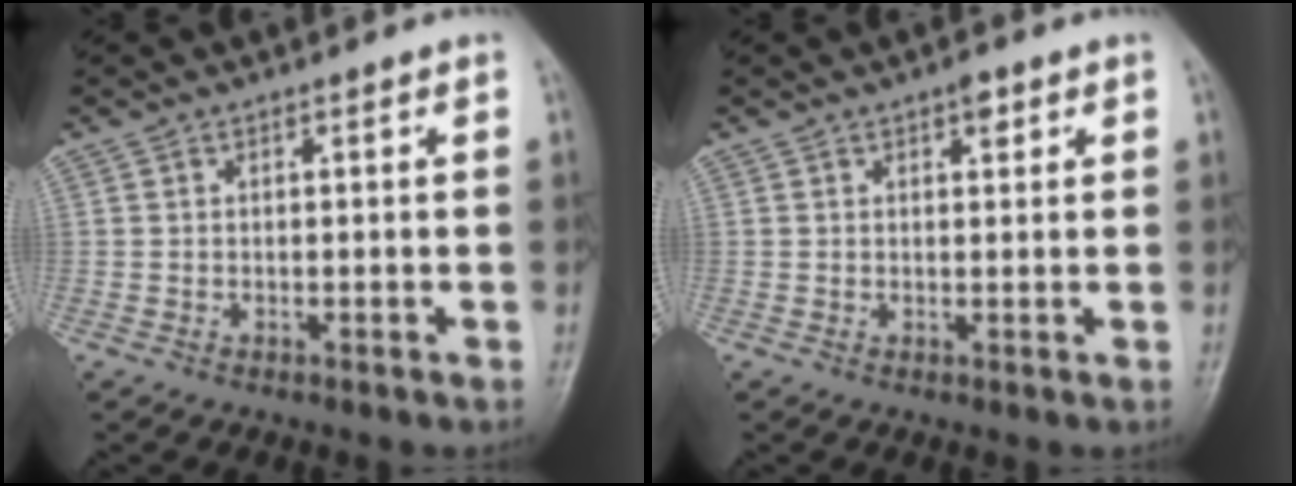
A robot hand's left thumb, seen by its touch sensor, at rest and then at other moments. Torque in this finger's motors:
{"motor_torque": [0.33, 0.21, 0.17, -0.27, 0.00]}